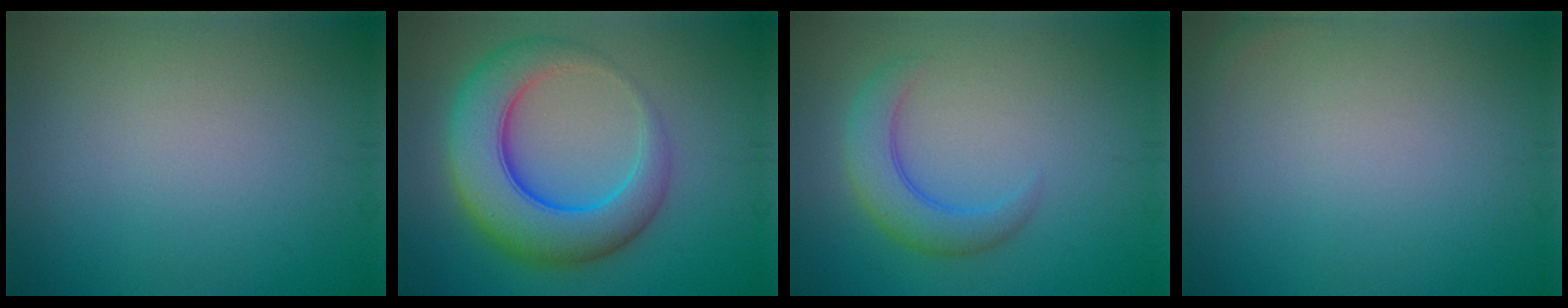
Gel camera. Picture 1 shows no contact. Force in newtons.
{"total": 8.7, "press": 8.7, "slide": 0.1}
{"total": 3.7, "press": 3.7, "slide": 0.1}
{"total": 0.6, "press": 0.6, "slide": 0.1}